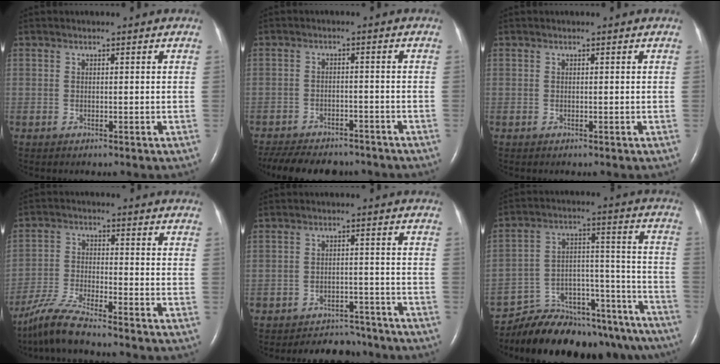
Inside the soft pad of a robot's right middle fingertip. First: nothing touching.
{"total": 15.0, "force": [-12.9, 5.2, 5.7], "torque": [-0.136, -0.008, -0.177]}
{"total": 0.0}
{"total": 7.2, "force": [-6.3, -0.5, 3.5], "torque": [-0.081, -0.029, -0.125]}
{"total": 7.6, "force": [-7.1, 2.6, 0.0], "torque": [0.007, 0.015, -0.093]}
{"total": 24.3, "force": [-22.3, 6.9, 6.7], "torque": [-0.063, 0.044, -0.313]}